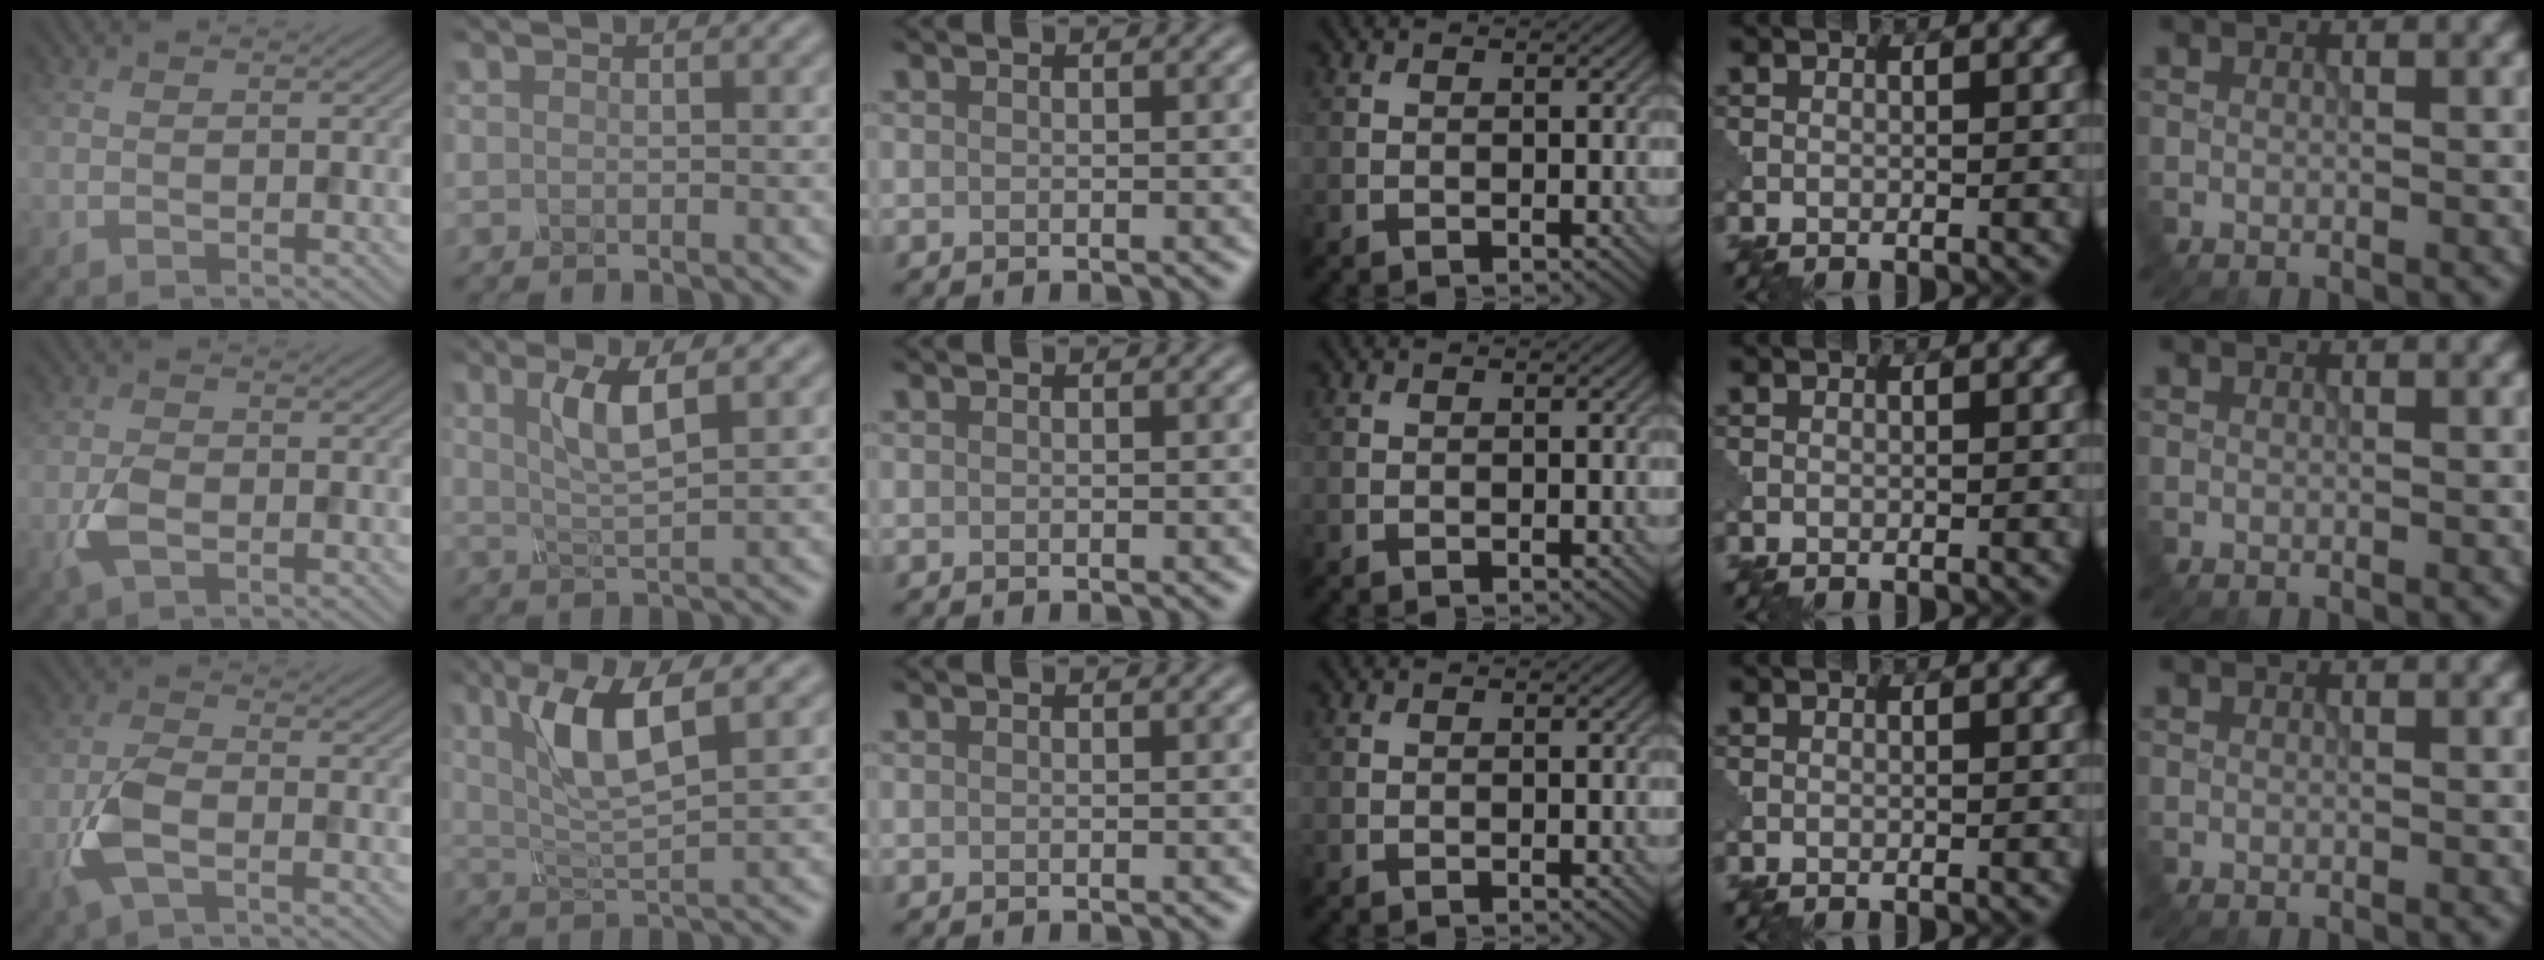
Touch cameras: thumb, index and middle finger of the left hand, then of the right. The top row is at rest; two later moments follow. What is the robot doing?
{"motion": "squeeze", "object": "clothespin"}